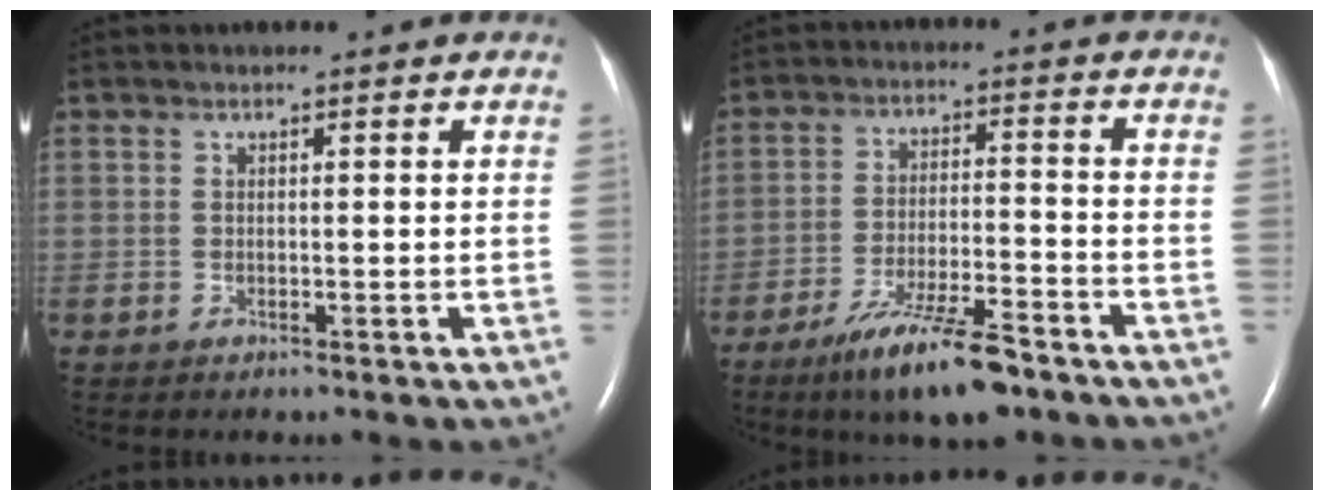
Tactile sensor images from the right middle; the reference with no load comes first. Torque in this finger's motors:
{"motor_torque": [1.15, -0.99, 0.37, 0.13]}